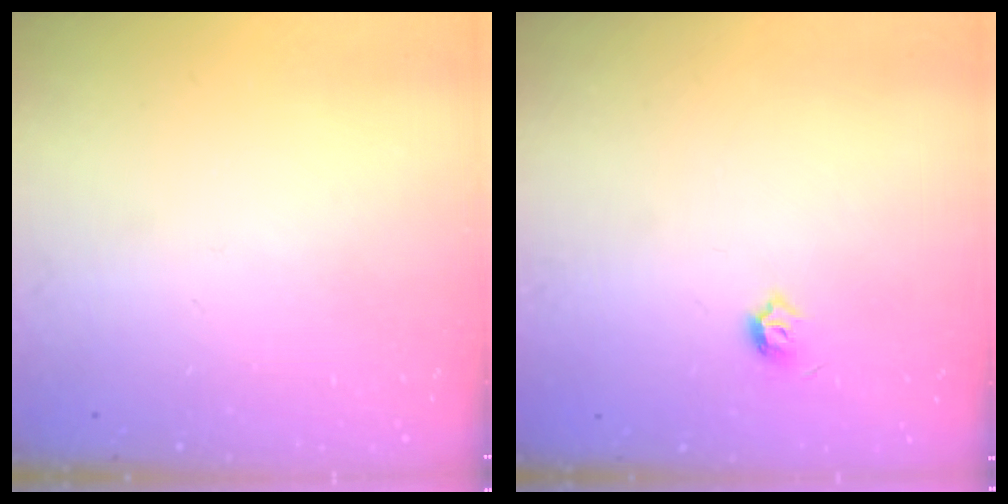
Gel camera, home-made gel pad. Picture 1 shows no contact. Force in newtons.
{"total": 3.9, "press": 3.8, "slide": 0.7}